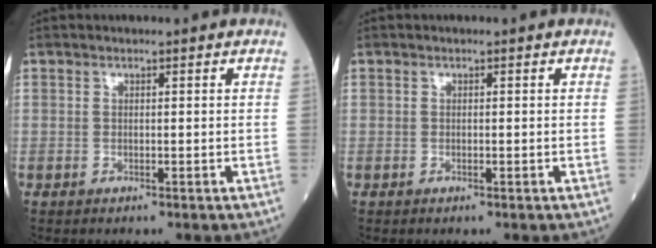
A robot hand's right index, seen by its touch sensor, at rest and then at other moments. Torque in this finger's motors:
{"motor_torque": [-0.14, -0.12, -0.04, -0.01]}